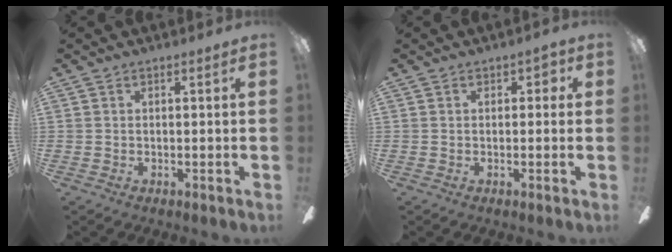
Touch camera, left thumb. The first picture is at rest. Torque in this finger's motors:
{"motor_torque": [0.05, 0.09, -0.20, 0.05, 0.00]}